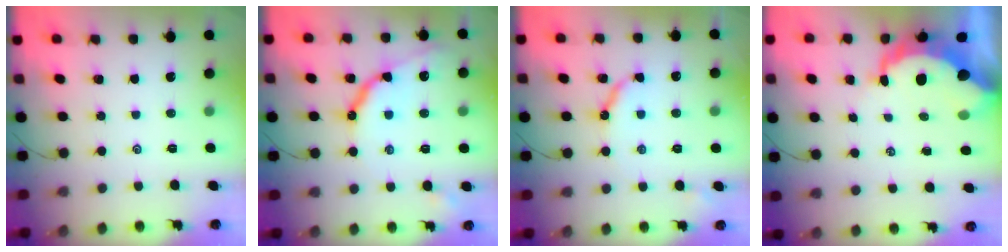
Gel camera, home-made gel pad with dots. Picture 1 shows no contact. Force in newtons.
{"total": 11.5, "press": 11.5, "slide": 0.8}
{"total": 7.8, "press": 7.8, "slide": 0.6}
{"total": 10.5, "press": 10.4, "slide": 1.4}